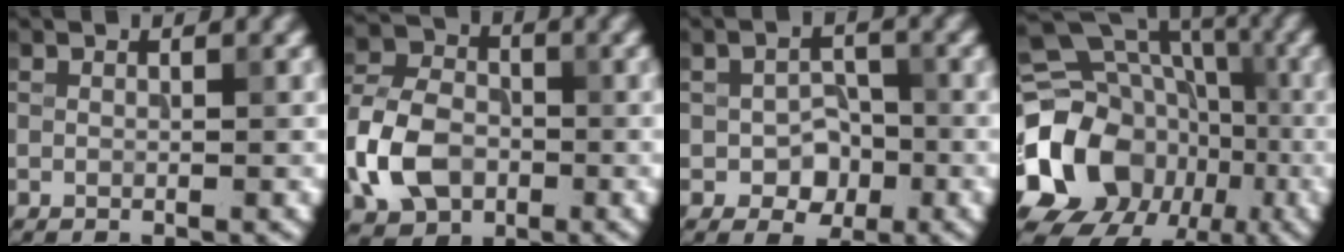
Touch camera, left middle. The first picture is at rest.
{"total": 7.9, "force": [-2.6, 5.7, 4.8], "torque": [-0.108, 0.004, -0.065]}
{"total": 3.6, "force": [-1.0, 2.6, 2.2], "torque": [-0.030, -0.001, -0.018]}
{"total": 19.7, "force": [-5.1, 16.9, 8.8], "torque": [-0.183, -0.002, -0.106]}